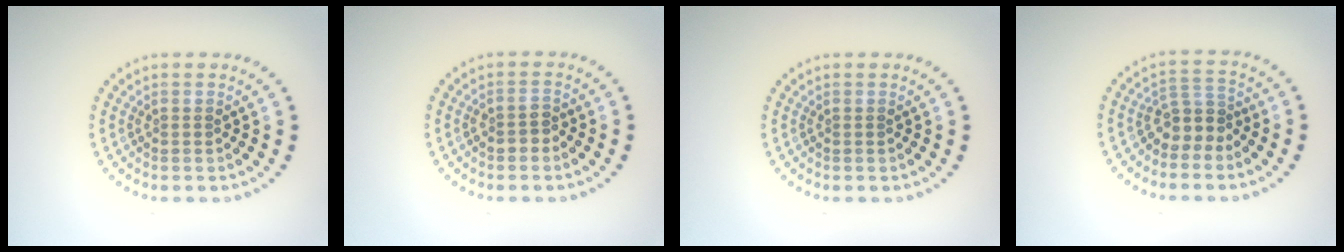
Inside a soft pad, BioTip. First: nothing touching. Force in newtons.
{"total": 1.3, "press": 1.2, "slide": 0.5}
{"total": 0.0}
{"total": 2.7, "press": 2.1, "slide": 1.8}